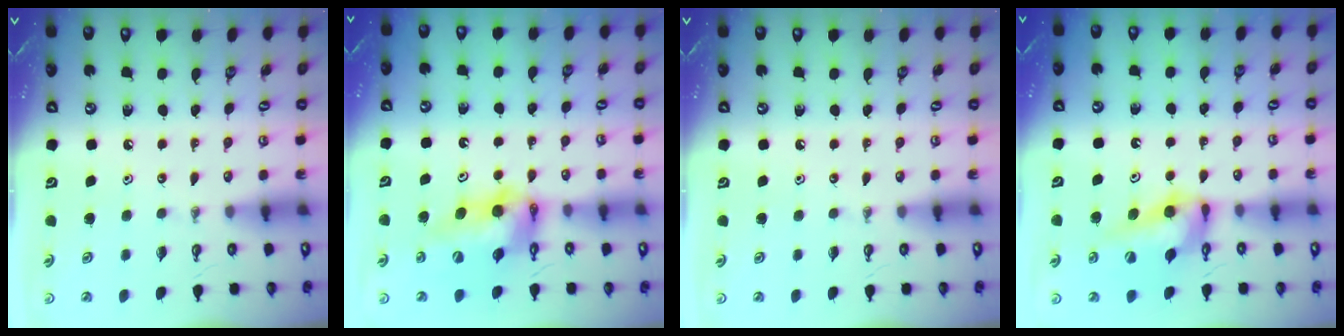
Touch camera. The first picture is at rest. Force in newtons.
{"total": 13.1, "press": 13.1, "slide": 1.5}
{"total": 0.0}
{"total": 12.2, "press": 12.1, "slide": 1.2}